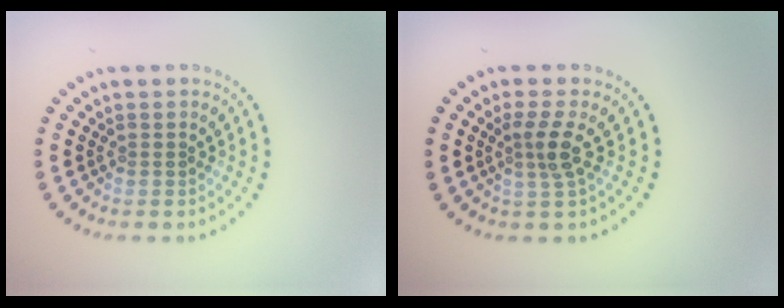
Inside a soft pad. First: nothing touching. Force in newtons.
{"total": 2.4, "press": 1.8, "slide": 1.5}